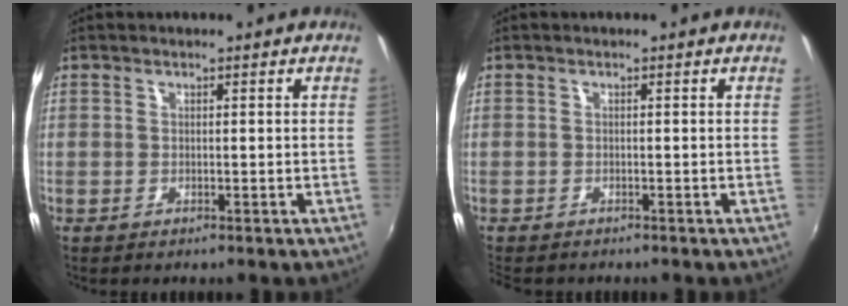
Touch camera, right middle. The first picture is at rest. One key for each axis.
{"total": 1.7, "fx": -1.4, "fy": 0.8, "fz": 0.5, "tx": -0.013, "ty": -0.006, "tz": -0.021}